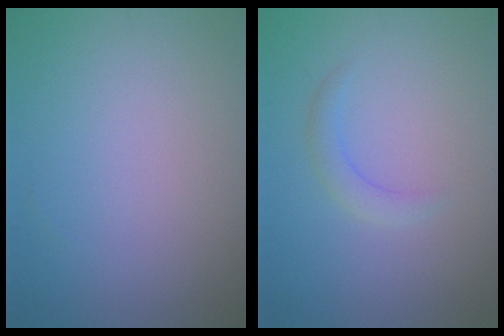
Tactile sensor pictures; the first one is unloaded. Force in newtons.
{"total": 1.5, "press": 1.5, "slide": 0.1}